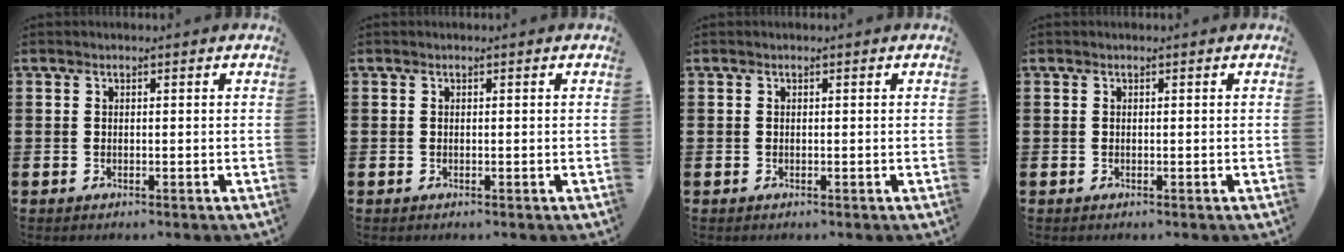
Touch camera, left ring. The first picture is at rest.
{"total": 0.0}
{"total": 0.0}
{"total": 0.0}